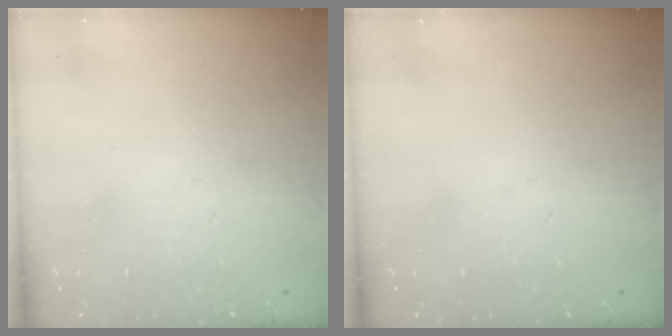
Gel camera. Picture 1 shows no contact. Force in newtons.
{"total": 0.0}